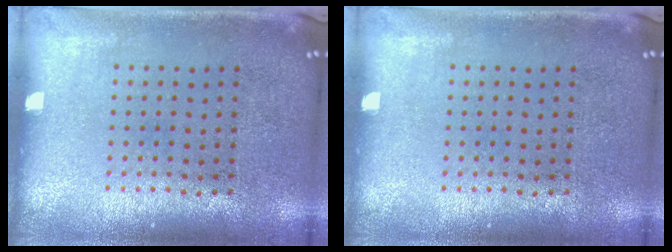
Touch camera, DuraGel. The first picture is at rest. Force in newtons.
{"total": 0.0}